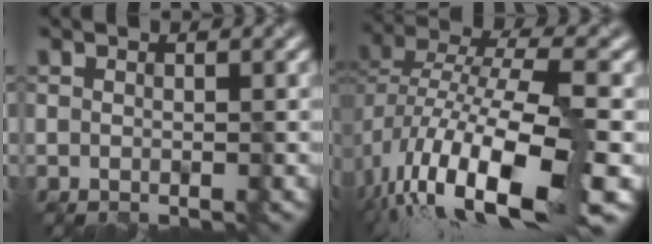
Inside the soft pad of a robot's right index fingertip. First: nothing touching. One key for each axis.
{"total": 15.0, "fx": -6.4, "fy": 5.6, "fz": 12.3, "tx": -0.237, "ty": 0.001, "tz": -0.118}